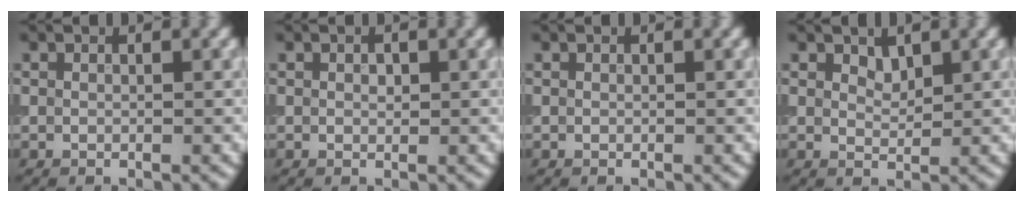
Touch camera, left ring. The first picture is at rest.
{"total": 0.7, "force": [0.1, 0.4, 0.5], "torque": [-0.007, 0.000, 0.001]}
{"total": 0.0}
{"total": 1.1, "force": [0.8, 0.6, 0.5], "torque": [-0.009, -0.003, 0.017]}